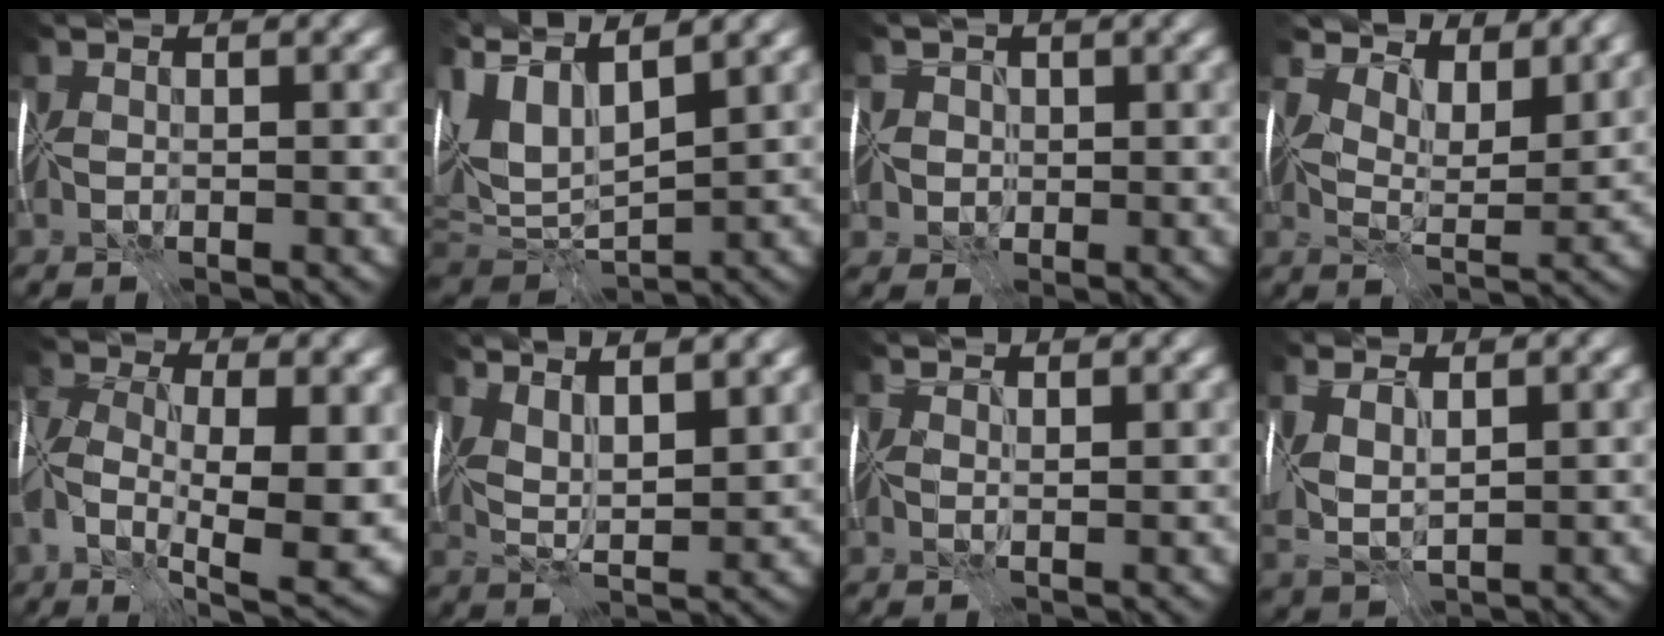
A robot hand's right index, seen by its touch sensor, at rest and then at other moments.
{"total": 8.0, "force": [2.8, 3.3, 6.7], "torque": [-0.162, 0.001, 0.052]}
{"total": 2.9, "force": [0.4, 2.7, 0.8], "torque": [-0.009, 0.013, -0.001]}
{"total": 6.4, "force": [5.9, 1.4, 2.2], "torque": [-0.052, -0.006, 0.091]}
{"total": 13.2, "force": [-2.1, 6.4, 11.3], "torque": [-0.202, -0.024, -0.028]}
{"total": 5.4, "force": [3.9, 1.0, 3.7], "torque": [-0.067, 0.008, 0.060]}
{"total": 1.2, "force": [1.1, -0.4, -0.1], "torque": [-0.007, -0.002, 0.019]}
{"total": 3.0, "force": [0.6, 1.4, 2.6], "torque": [-0.074, -0.003, 0.021]}